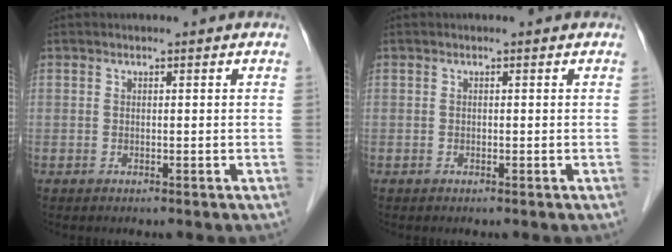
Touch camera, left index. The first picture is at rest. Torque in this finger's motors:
{"motor_torque": [-0.05, 0.12, -0.03, -0.01]}